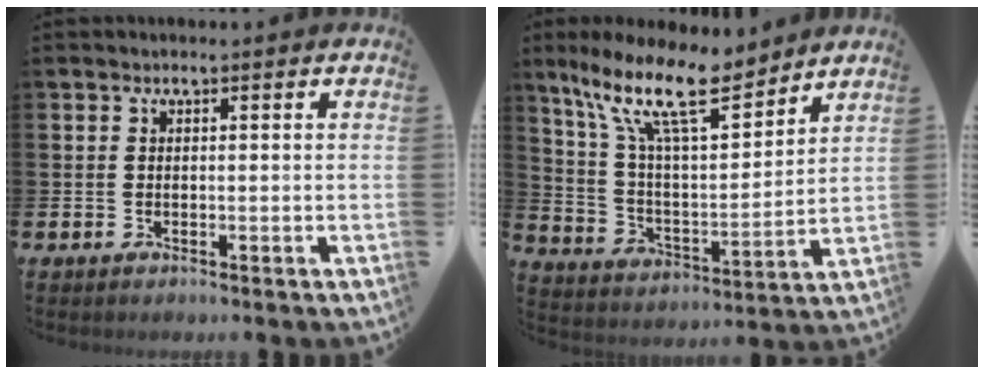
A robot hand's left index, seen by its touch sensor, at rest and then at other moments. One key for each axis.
{"total": 14.1, "fx": 10.3, "fy": 4.5, "fz": 8.6, "tx": -0.182, "ty": -0.049, "tz": 0.178}